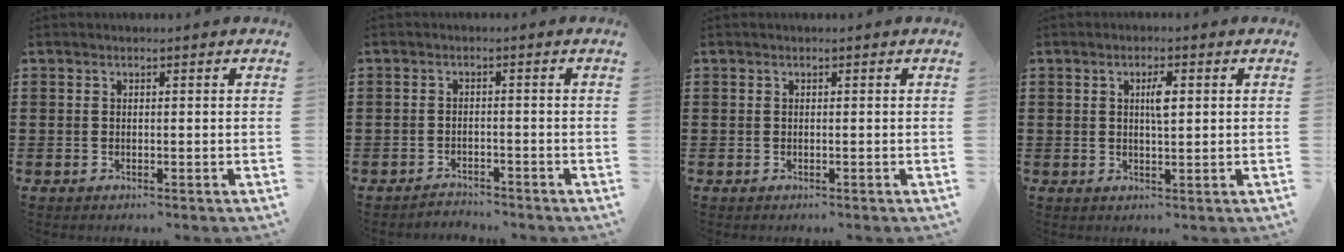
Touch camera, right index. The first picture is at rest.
{"total": 2.0, "force": [-2.0, 0.2, -0.2], "torque": [-0.004, 0.002, -0.043]}
{"total": 0.0}
{"total": 3.2, "force": [0.7, 0.9, 3.0], "torque": [-0.053, 0.003, 0.007]}